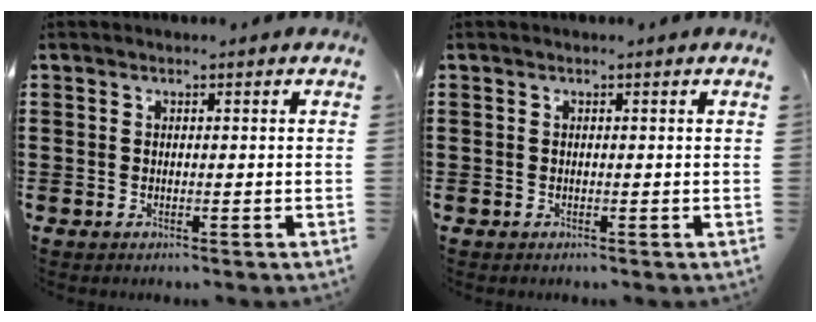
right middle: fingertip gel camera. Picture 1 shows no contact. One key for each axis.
{"total": 0.0}